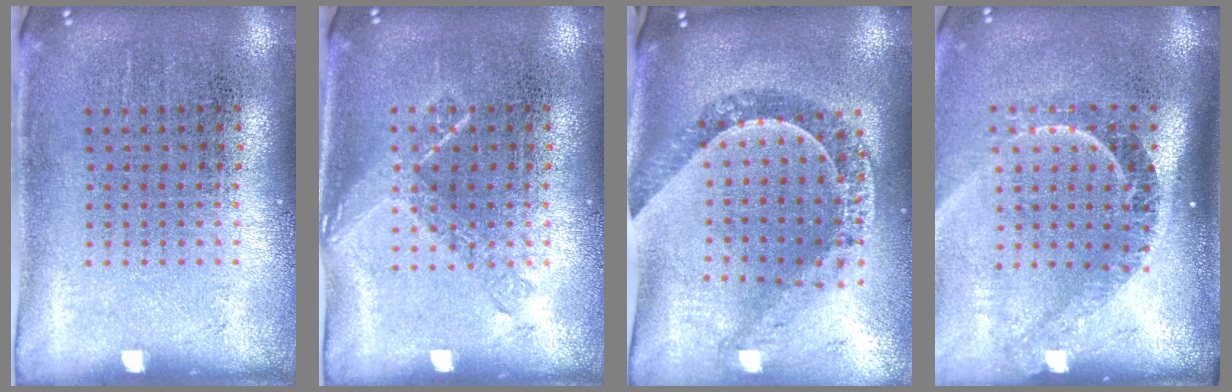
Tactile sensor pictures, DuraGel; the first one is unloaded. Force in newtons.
{"total": 1.1, "press": 1.1, "slide": 0.2}
{"total": 1.2, "press": 1.2, "slide": 0.4}
{"total": 2.2, "press": 1.6, "slide": 1.6}